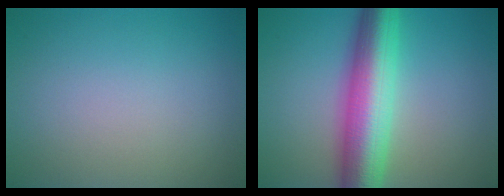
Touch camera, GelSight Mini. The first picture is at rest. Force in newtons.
{"total": 9.4, "press": 9.4, "slide": 0.2}